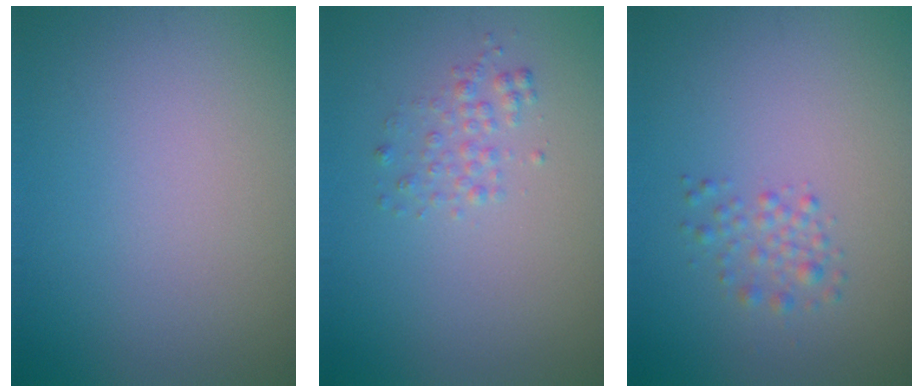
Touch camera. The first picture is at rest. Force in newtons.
{"total": 1.4, "press": 1.4, "slide": 0.0}
{"total": 1.5, "press": 1.5, "slide": 0.1}